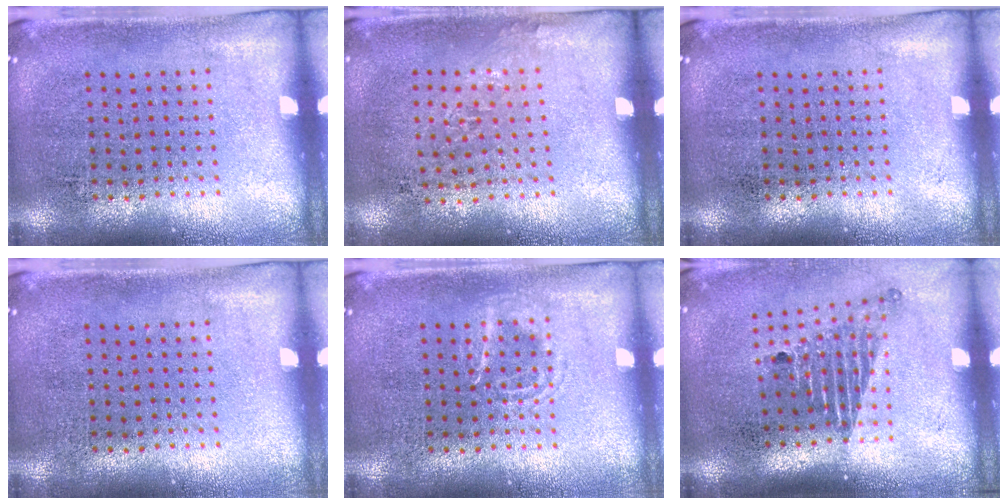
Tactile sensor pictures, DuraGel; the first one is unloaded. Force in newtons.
{"total": 0.9, "press": 0.7, "slide": 0.7}
{"total": 0.0}
{"total": 0.0}
{"total": 1.4, "press": 1.4, "slide": 0.2}
{"total": 1.6, "press": 1.1, "slide": 1.2}